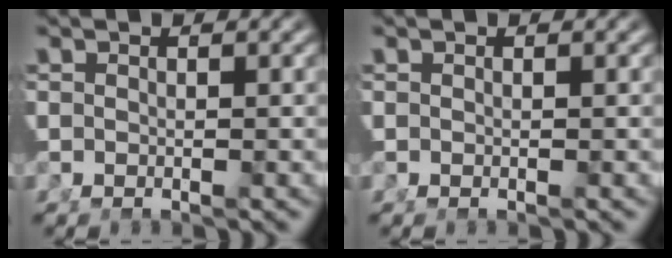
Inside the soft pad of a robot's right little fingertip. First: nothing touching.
{"total": 0.0}